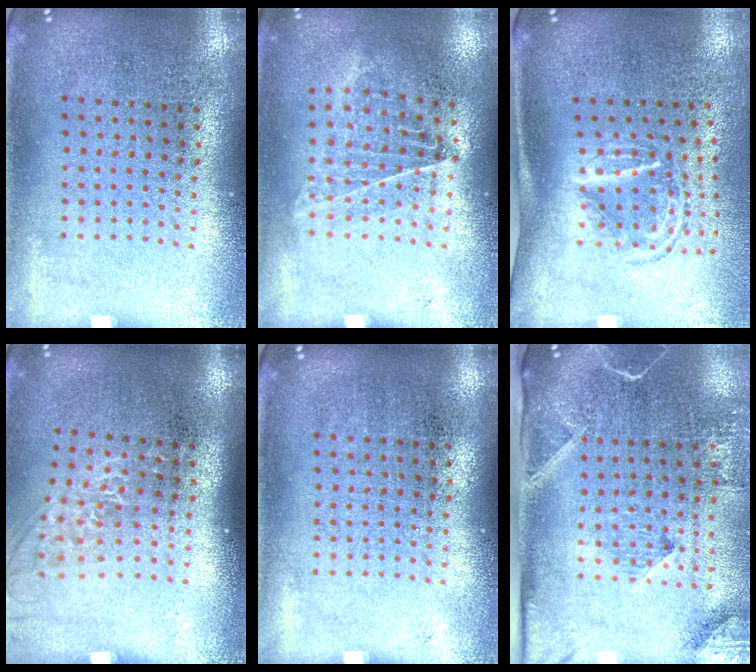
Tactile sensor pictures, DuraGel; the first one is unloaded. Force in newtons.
{"total": 0.9, "press": 0.9, "slide": 0.3}
{"total": 1.8, "press": 1.2, "slide": 1.3}
{"total": 1.3, "press": 1.0, "slide": 0.7}
{"total": 0.0}
{"total": 3.0, "press": 2.2, "slide": 2.1}